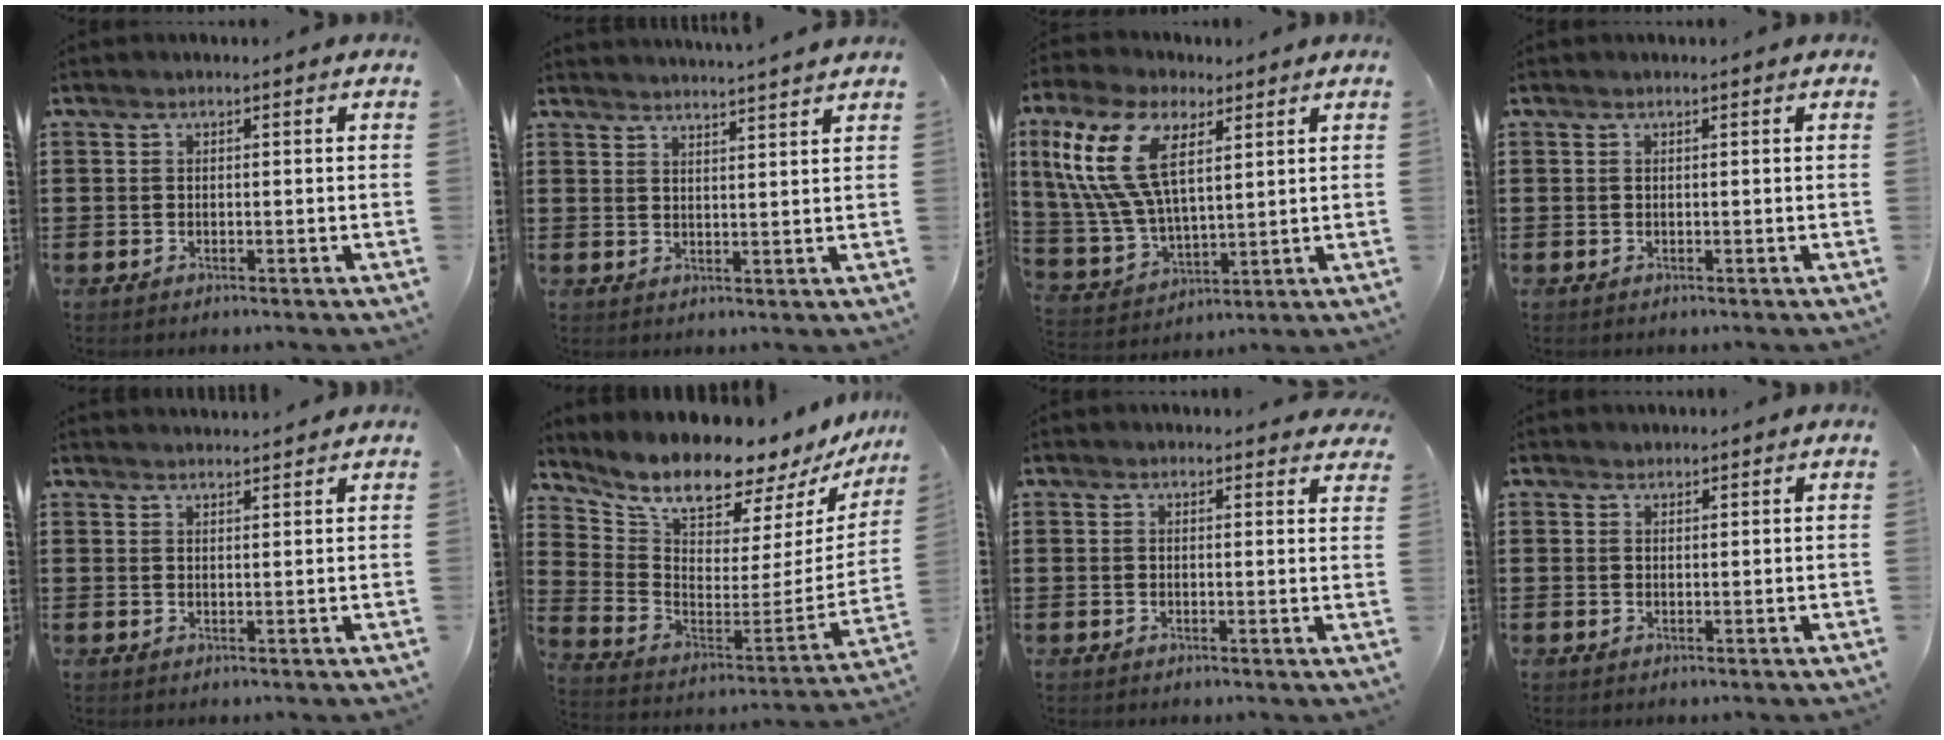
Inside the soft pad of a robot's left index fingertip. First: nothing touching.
{"total": 2.9, "force": [2.8, -0.8, 0.0], "torque": [-0.009, -0.016, 0.051]}
{"total": 14.4, "force": [6.2, 7.1, 10.9], "torque": [-0.263, 0.003, 0.109]}
{"total": 0.0}
{"total": 1.7, "force": [1.7, -0.1, -0.1], "torque": [-0.003, -0.002, 0.032]}
{"total": 8.8, "force": [8.1, 1.7, 3.0], "torque": [-0.090, -0.075, 0.134]}
{"total": 1.6, "force": [1.5, 0.4, 0.2], "torque": [-0.001, -0.001, 0.027]}
{"total": 0.9, "force": [0.8, 0.2, -0.2], "torque": [0.000, -0.001, 0.017]}